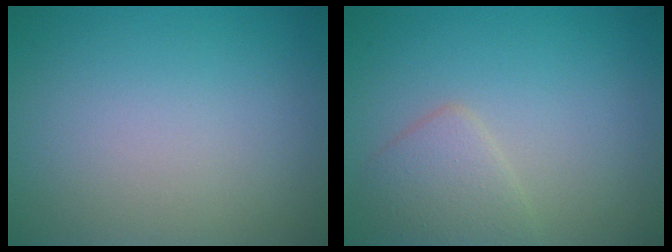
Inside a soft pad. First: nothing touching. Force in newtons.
{"total": 2.5, "press": 2.5, "slide": 0.2}